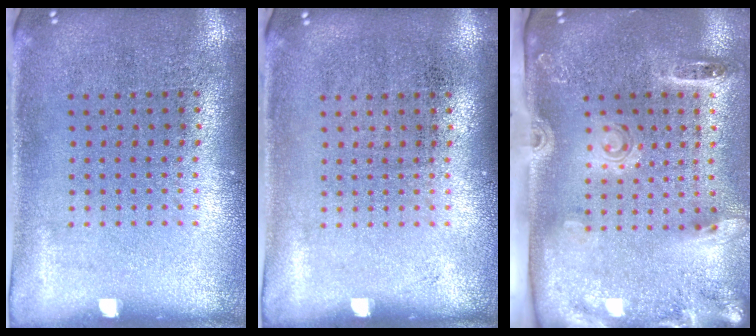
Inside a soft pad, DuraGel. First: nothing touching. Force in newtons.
{"total": 0.0}
{"total": 2.8, "press": 1.9, "slide": 2.0}